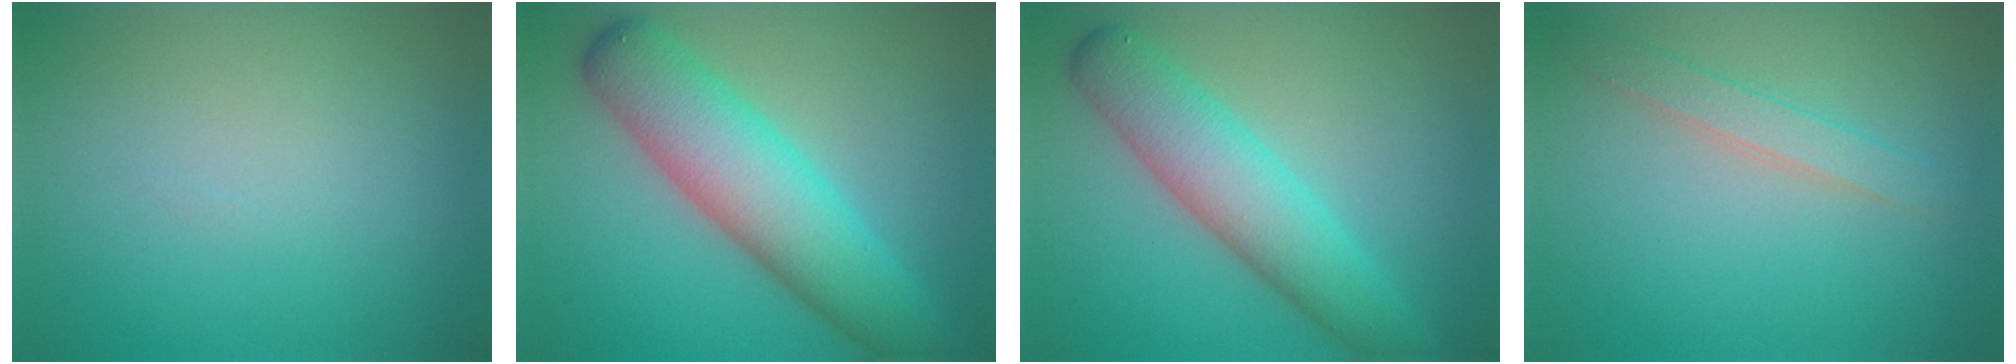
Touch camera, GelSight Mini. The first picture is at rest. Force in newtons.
{"total": 8.5, "press": 8.5, "slide": 0.1}
{"total": 6.4, "press": 6.4, "slide": 0.2}
{"total": 2.1, "press": 2.1, "slide": 0.0}